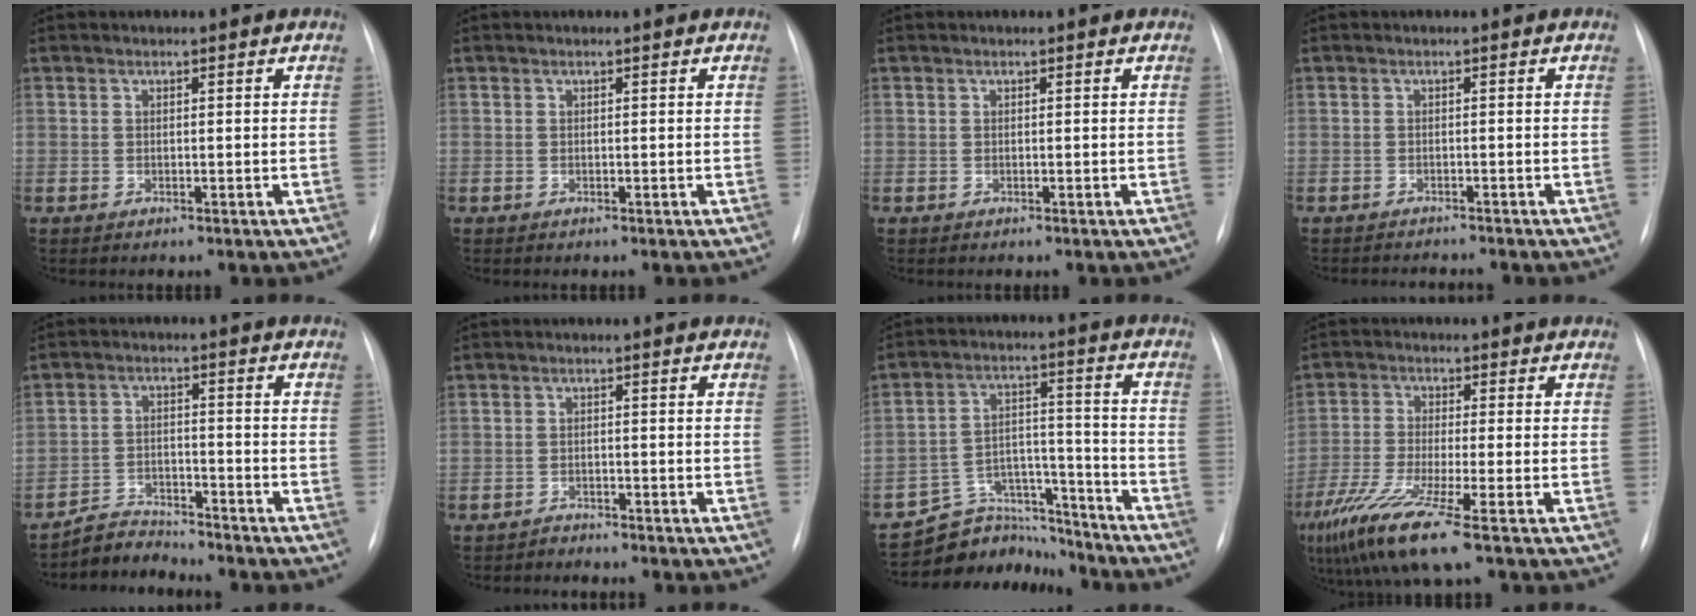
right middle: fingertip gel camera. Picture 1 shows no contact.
{"total": 0.0}
{"total": 0.0}
{"total": 3.0, "force": [-3.0, 0.0, 0.2], "torque": [0.000, -0.006, -0.041]}
{"total": 5.1, "force": [-5.0, 0.5, -0.8], "torque": [0.012, -0.002, -0.087]}
{"total": 1.4, "force": [-1.3, 0.2, -0.6], "torque": [0.012, -0.004, -0.023]}
{"total": 11.2, "force": [-10.7, 3.5, -0.4], "torque": [0.016, 0.054, -0.175]}
{"total": 10.0, "force": [-5.9, -0.7, 8.1], "torque": [-0.166, -0.036, -0.115]}